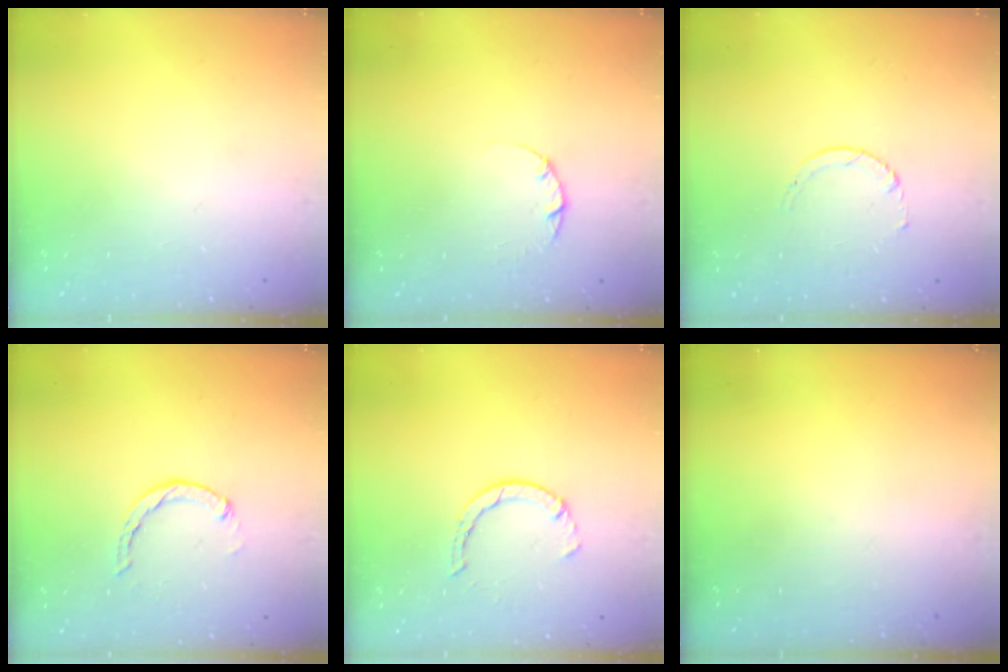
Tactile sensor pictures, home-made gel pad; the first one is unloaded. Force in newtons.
{"total": 2.2, "press": 2.2, "slide": 0.3}
{"total": 1.7, "press": 1.7, "slide": 0.2}
{"total": 2.7, "press": 2.7, "slide": 0.5}
{"total": 2.9, "press": 2.9, "slide": 0.4}
{"total": 0.0}